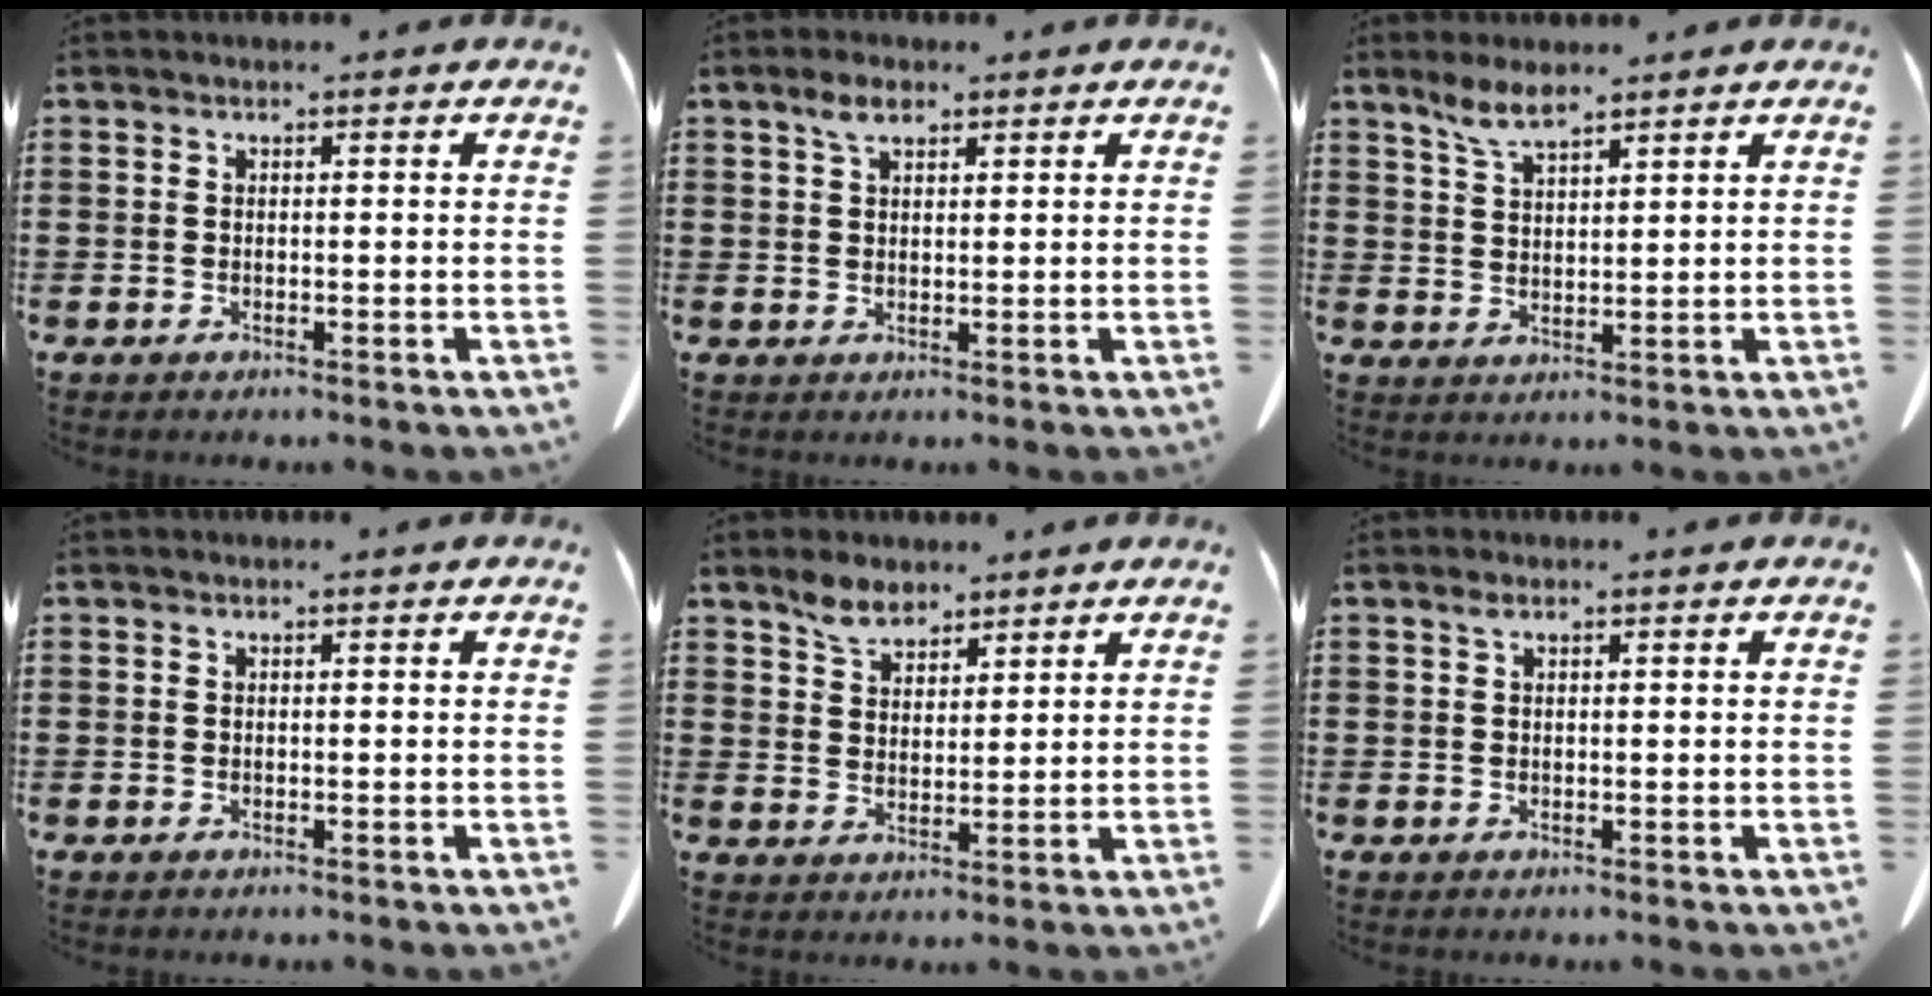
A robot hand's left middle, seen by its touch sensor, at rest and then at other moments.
{"total": 3.1, "force": [1.9, 1.3, 2.0], "torque": [-0.045, 0.004, 0.036]}
{"total": 4.7, "force": [3.6, 1.1, 2.9], "torque": [-0.065, -0.004, 0.065]}
{"total": 0.0}
{"total": 4.7, "force": [3.9, 2.2, 1.5], "torque": [-0.042, 0.000, 0.075]}
{"total": 0.9, "force": [0.5, 0.3, 0.7], "torque": [-0.015, 0.002, 0.009]}